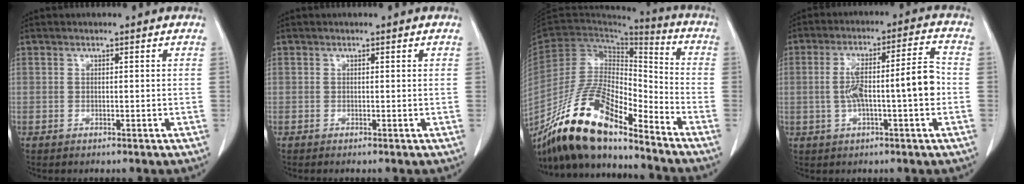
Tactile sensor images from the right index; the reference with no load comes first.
{"total": 0.0}
{"total": 19.0, "force": [-15.0, 4.8, 10.6], "torque": [-0.208, -0.002, -0.280]}
{"total": 10.2, "force": [-1.1, 1.2, 10.1], "torque": [-0.173, 0.030, -0.019]}